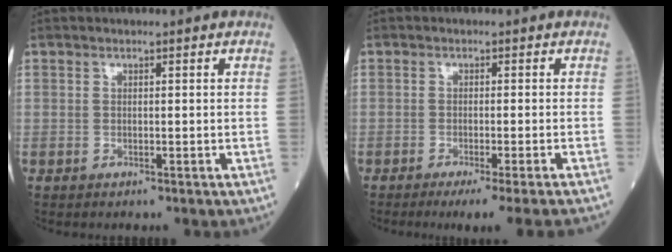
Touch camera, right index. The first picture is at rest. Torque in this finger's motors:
{"motor_torque": [-0.44, -0.56, 0.26, 0.07]}